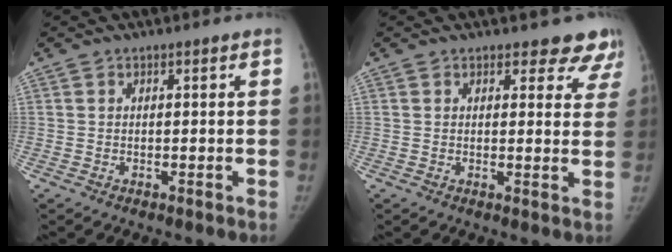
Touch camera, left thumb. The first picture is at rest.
{"total": 6.9, "force": [6.0, 3.0, 1.3], "torque": [0.036, -0.027, 0.047]}